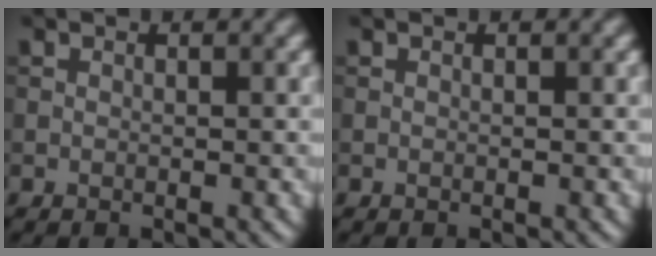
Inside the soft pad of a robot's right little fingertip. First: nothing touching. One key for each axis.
{"total": 0.0}